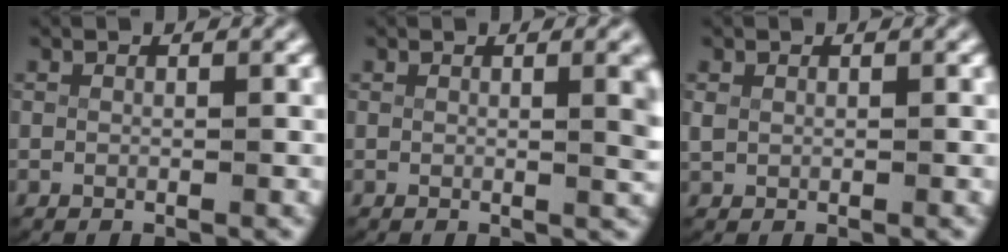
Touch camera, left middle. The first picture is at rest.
{"total": 2.6, "force": [0.6, 0.5, 2.5], "torque": [-0.018, -0.001, 0.010]}
{"total": 0.8, "force": [0.3, 0.6, 0.4], "torque": [-0.019, -0.005, 0.013]}